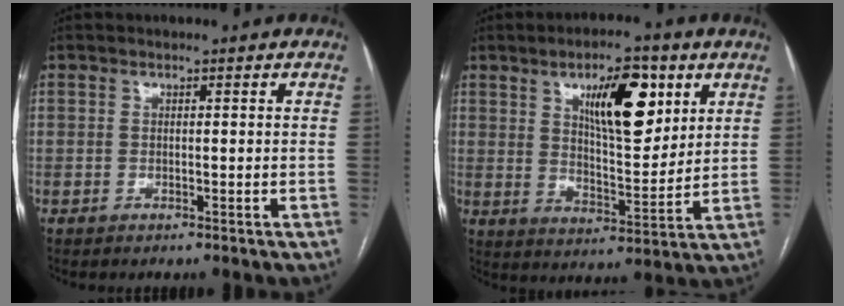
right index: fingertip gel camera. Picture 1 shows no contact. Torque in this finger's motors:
{"motor_torque": [1.14, 0.98, 0.41, 0.13]}